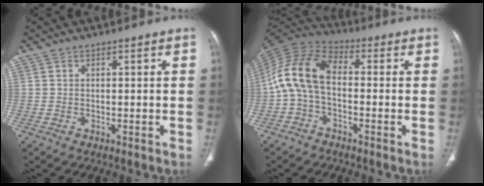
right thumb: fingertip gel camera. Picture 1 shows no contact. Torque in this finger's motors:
{"motor_torque": [1.23, 2.33, 0.98, -1.00, 0.44]}